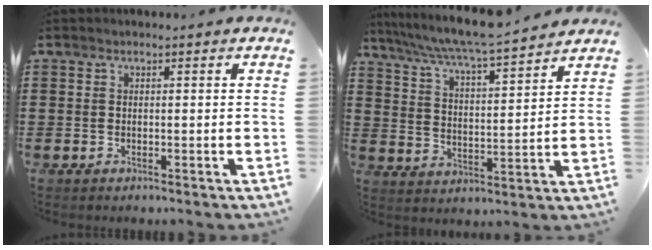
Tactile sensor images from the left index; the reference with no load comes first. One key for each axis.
{"total": 6.6, "fx": 6.0, "fy": -0.3, "fz": 2.7, "tx": -0.077, "ty": -0.036, "tz": 0.099}